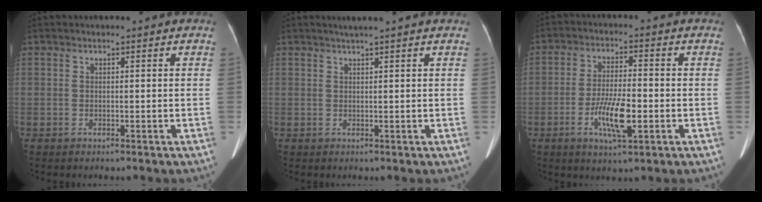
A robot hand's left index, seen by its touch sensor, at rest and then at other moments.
{"total": 2.0, "force": [1.6, -0.5, 1.1], "torque": [-0.016, 0.008, 0.031]}
{"total": 7.7, "force": [-2.7, 1.6, 7.0], "torque": [-0.137, -0.007, -0.043]}